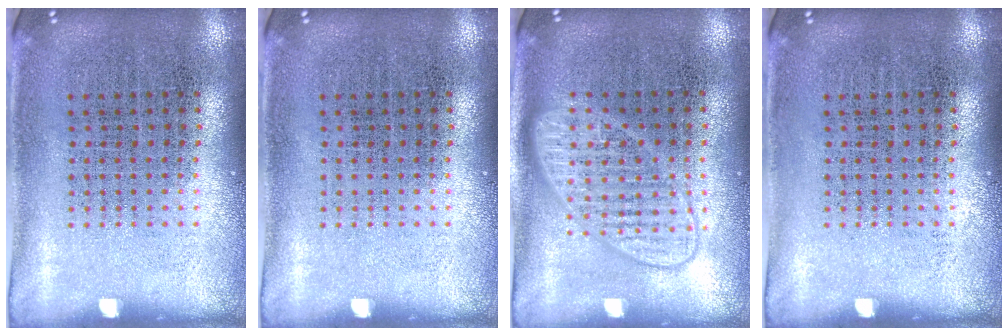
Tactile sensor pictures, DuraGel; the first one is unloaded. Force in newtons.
{"total": 0.0}
{"total": 1.8, "press": 1.8, "slide": 0.3}
{"total": 0.0}